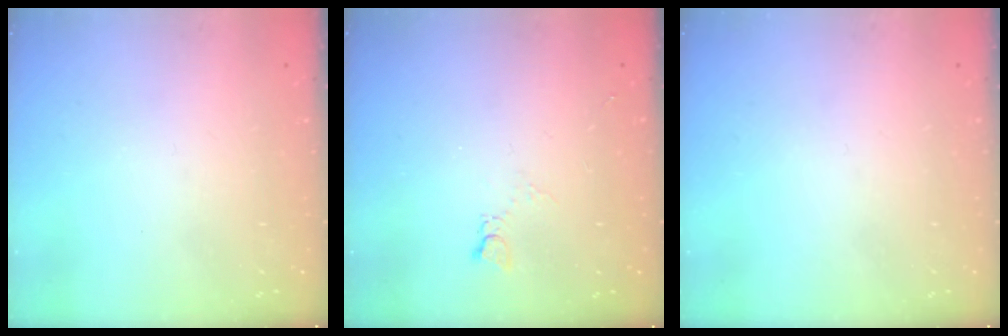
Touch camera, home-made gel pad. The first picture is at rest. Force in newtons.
{"total": 2.1, "press": 2.1, "slide": 0.3}
{"total": 0.0}